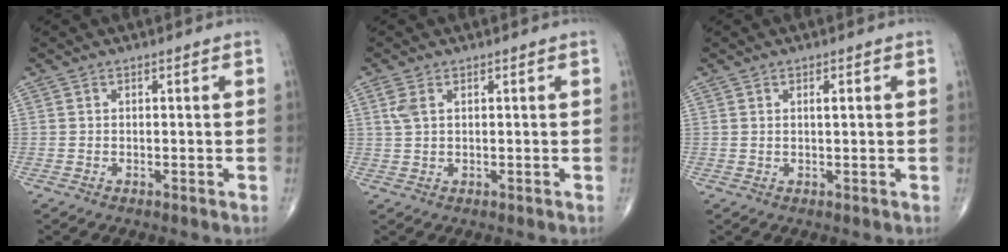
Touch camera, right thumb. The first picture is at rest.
{"total": 2.4, "force": [0.9, 1.2, 1.9], "torque": [-0.049, 0.010, 0.025]}
{"total": 1.4, "force": [0.4, 0.3, 1.3], "torque": [-0.019, 0.002, 0.005]}